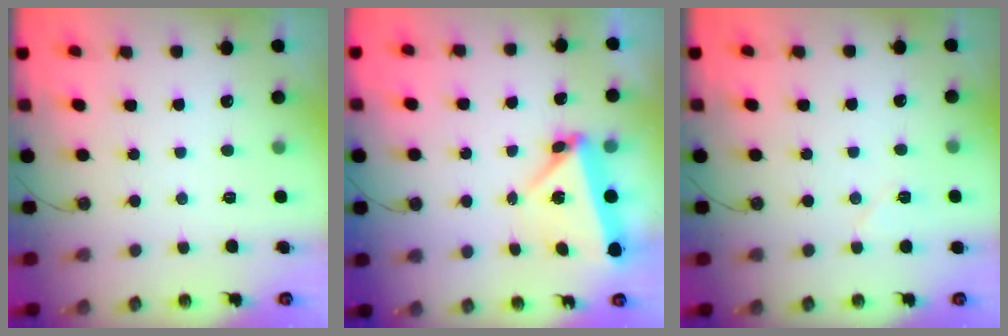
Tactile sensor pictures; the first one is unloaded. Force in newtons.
{"total": 7.3, "press": 4.5, "slide": 5.8}
{"total": 7.1, "press": 6.9, "slide": 1.7}